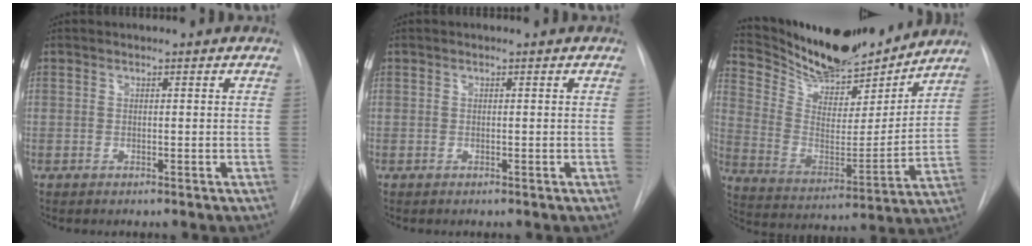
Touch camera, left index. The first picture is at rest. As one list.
[{"total": 0.0}, {"total": 19.3, "force": [17.8, 4.6, 5.9], "torque": [-0.112, -0.016, 0.298]}]